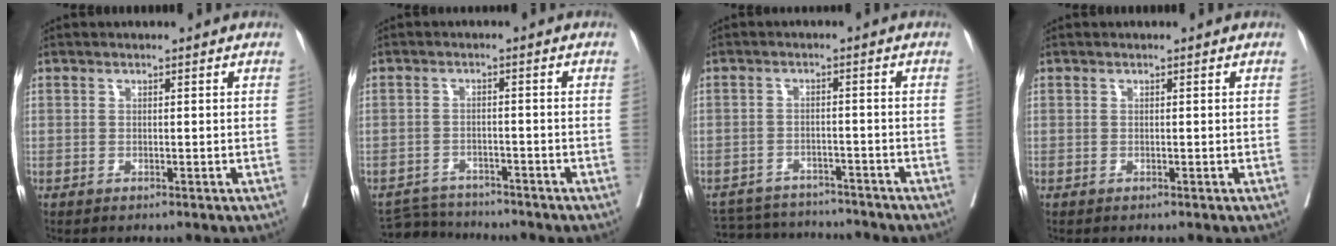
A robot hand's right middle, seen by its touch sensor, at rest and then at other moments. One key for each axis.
{"total": 5.4, "fx": -5.3, "fy": 0.6, "fz": -0.3, "tx": 0.004, "ty": -0.004, "tz": -0.092}
{"total": 11.3, "fx": -10.8, "fy": 2.5, "fz": 2.2, "tx": -0.043, "ty": 0.009, "tz": -0.151}
{"total": 0.0}